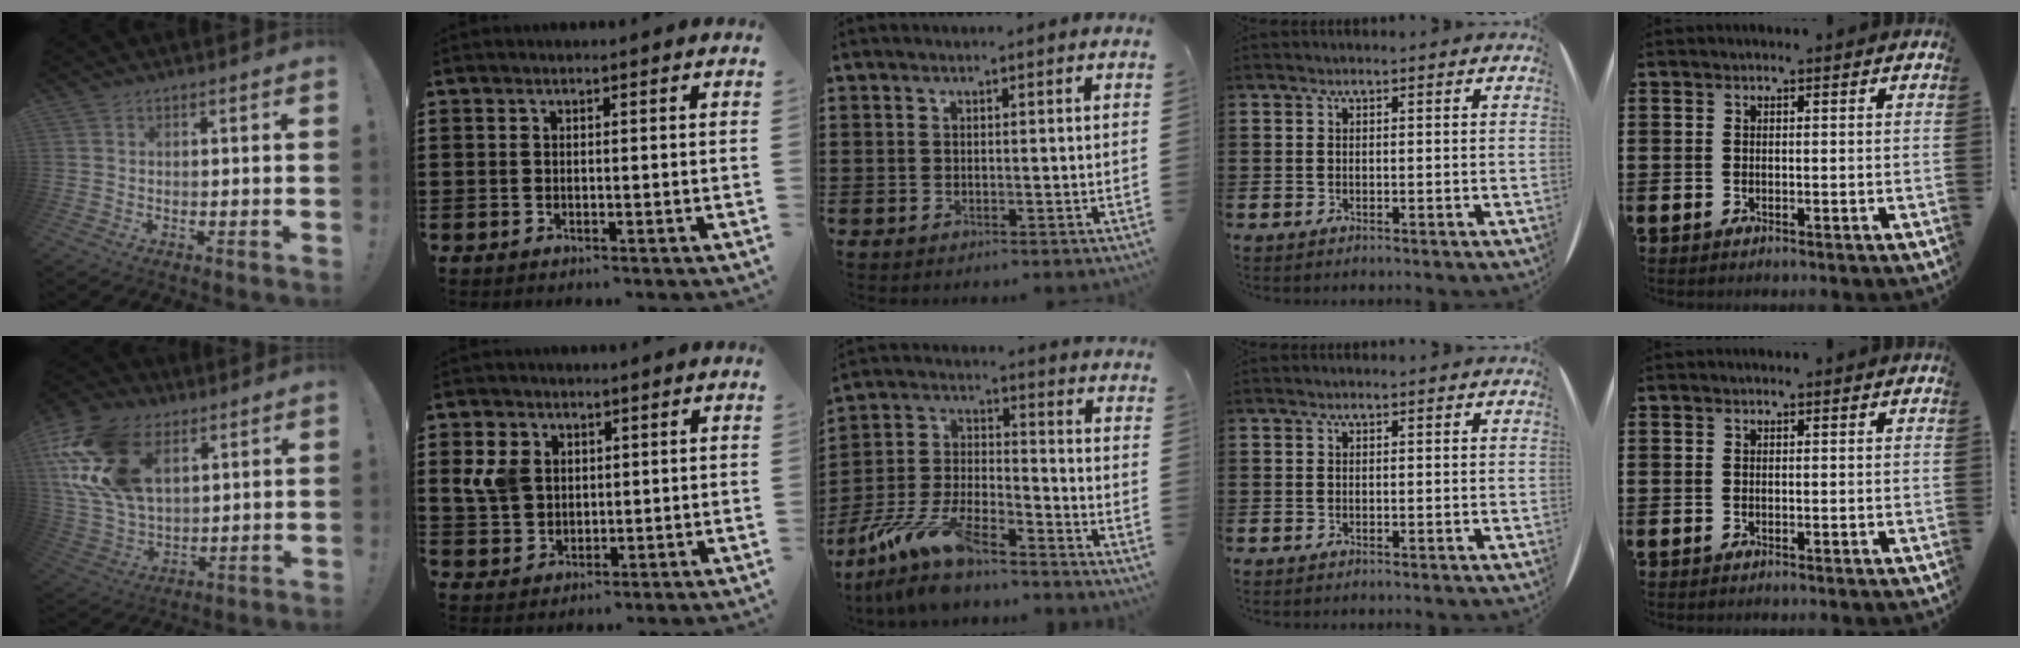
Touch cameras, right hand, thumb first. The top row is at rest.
{"thumb": {"total": 22.8, "force": [9.2, 14.6, 14.9], "torque": [-0.292, -0.031, 0.174]}, "index": {"total": 5.6, "force": [1.4, 4.7, 2.7], "torque": [-0.091, 0.010, 0.020]}, "middle": {"total": 11.3, "force": [-9.3, 2.7, 5.8], "torque": [-0.125, 0.017, -0.182]}}